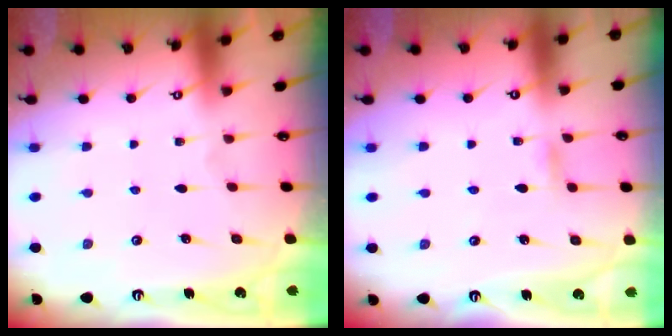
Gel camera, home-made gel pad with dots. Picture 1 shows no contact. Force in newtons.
{"total": 2.7, "press": 2.7, "slide": 0.2}